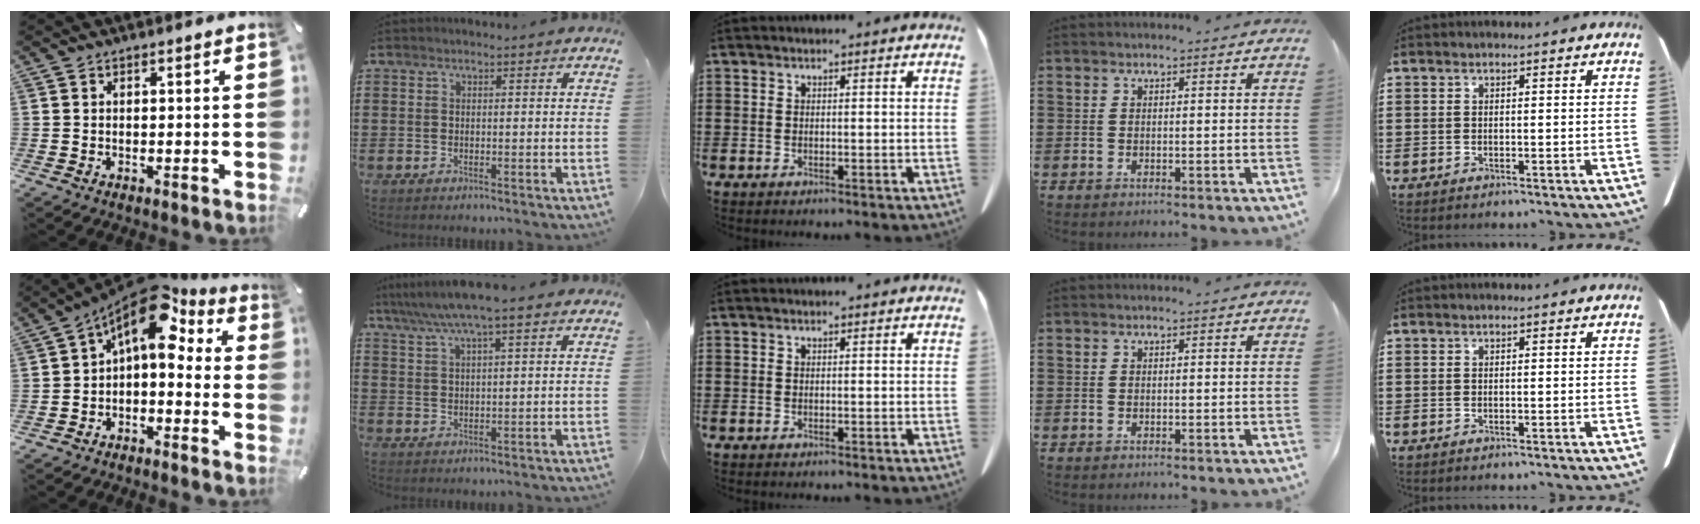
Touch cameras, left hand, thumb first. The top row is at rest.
{"thumb": {"total": 12.1, "force": [5.9, 6.2, 8.6], "torque": [-0.126, -0.046, 0.102]}, "index": {"total": 6.2, "force": [4.7, 0.1, 4.0], "torque": [-0.089, -0.011, 0.082]}}